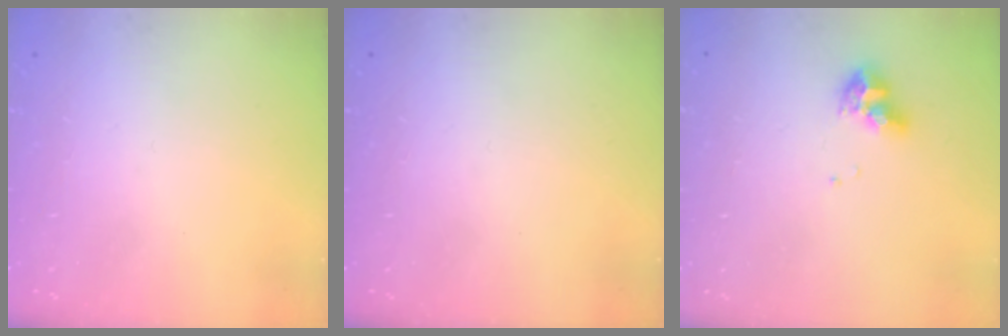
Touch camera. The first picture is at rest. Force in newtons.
{"total": 0.0}
{"total": 9.1, "press": 9.1, "slide": 1.1}